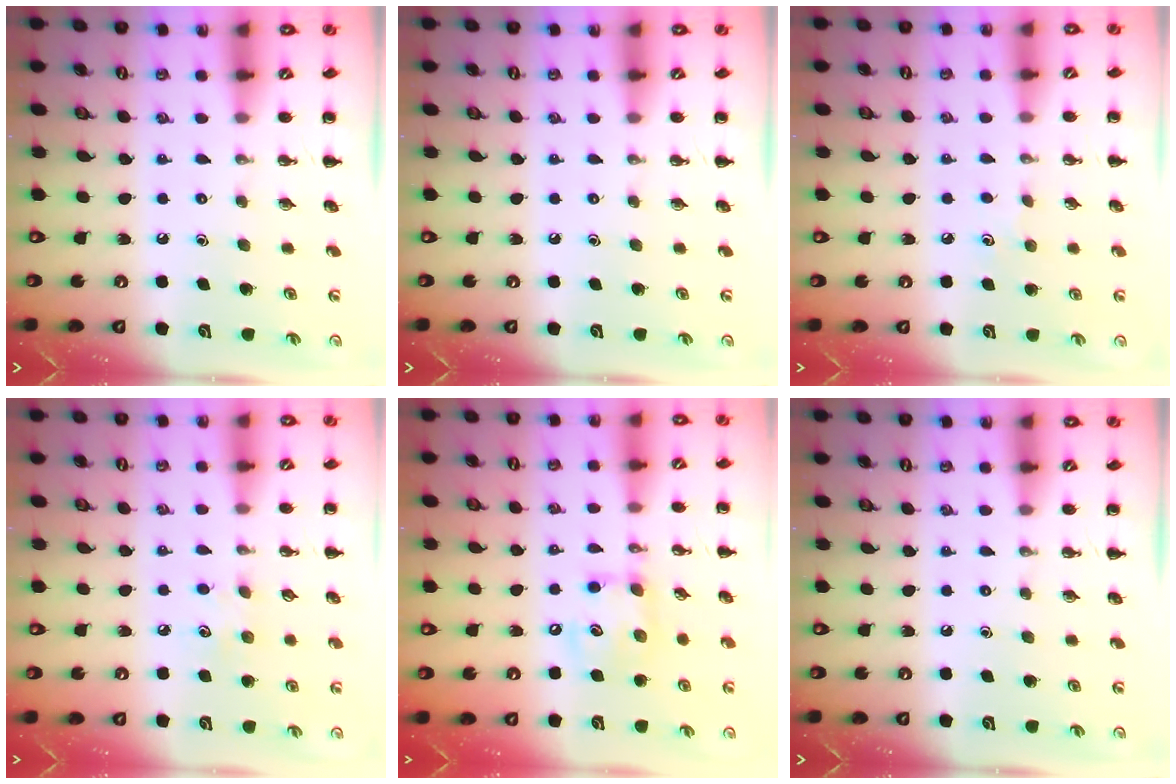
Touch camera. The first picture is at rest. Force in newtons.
{"total": 0.0}
{"total": 3.7, "press": 3.5, "slide": 1.2}
{"total": 4.1, "press": 3.9, "slide": 1.1}
{"total": 9.7, "press": 9.7, "slide": 0.8}
{"total": 0.0}